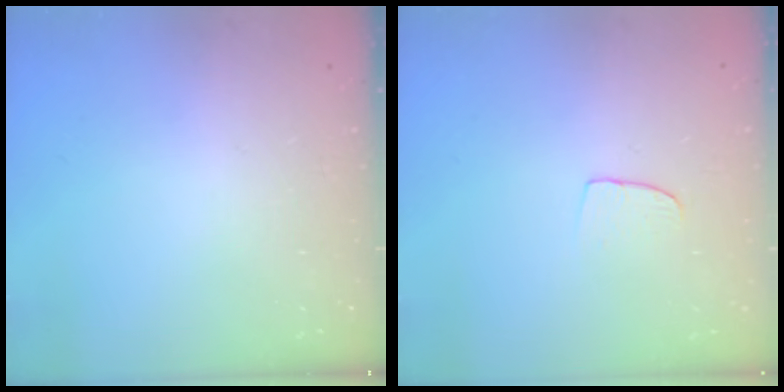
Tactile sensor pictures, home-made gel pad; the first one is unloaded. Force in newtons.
{"total": 5.9, "press": 5.9, "slide": 0.4}